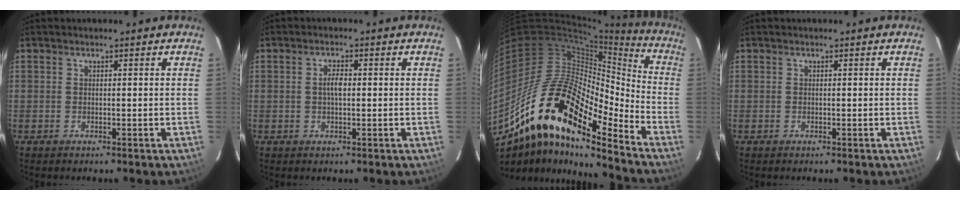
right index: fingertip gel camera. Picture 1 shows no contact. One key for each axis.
{"total": 2.4, "fx": 0.1, "fy": 1.0, "fz": 2.2, "tx": -0.042, "ty": 0.005, "tz": 0.001}
{"total": 24.2, "fx": -15.0, "fy": 7.8, "fz": 17.3, "tx": -0.303, "ty": -0.030, "tz": -0.289}
{"total": 0.0}